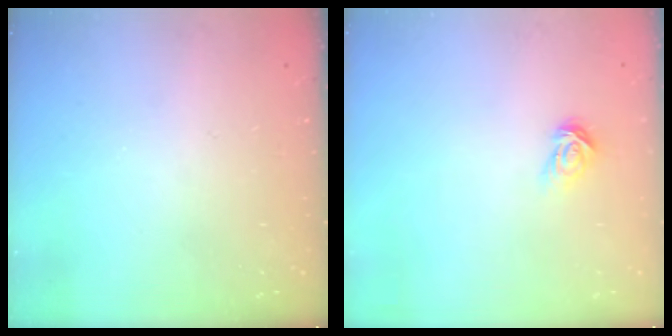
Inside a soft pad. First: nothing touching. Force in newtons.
{"total": 3.6, "press": 3.5, "slide": 0.4}